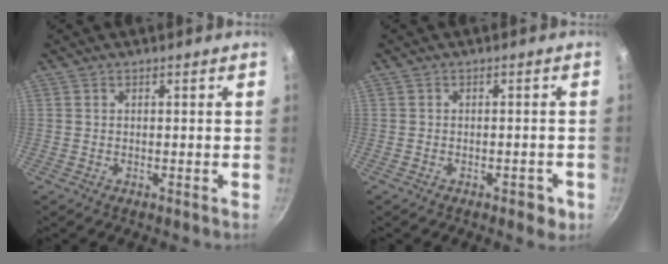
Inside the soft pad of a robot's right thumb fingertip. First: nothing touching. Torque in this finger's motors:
{"motor_torque": [0.06, -0.23, -0.17, 0.07, -0.01]}